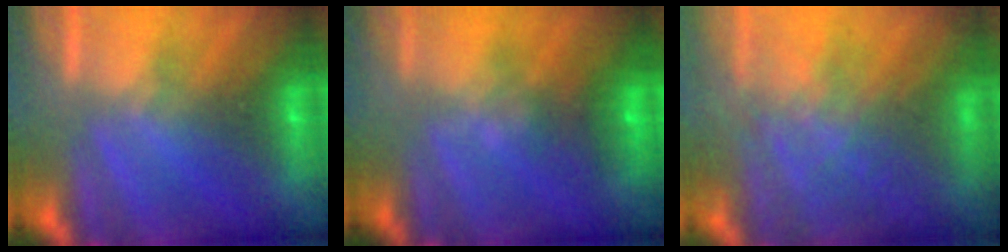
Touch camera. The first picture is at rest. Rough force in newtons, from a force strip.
{"total": 4.5}
{"total": 8.0}